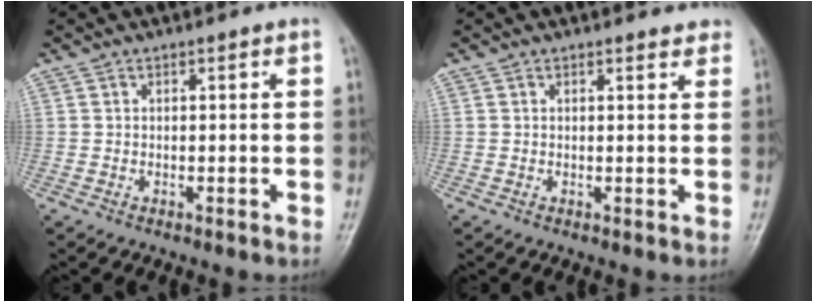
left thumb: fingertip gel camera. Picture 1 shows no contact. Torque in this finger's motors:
{"motor_torque": [-0.15, -0.08, 0.15, 0.12, -0.03]}